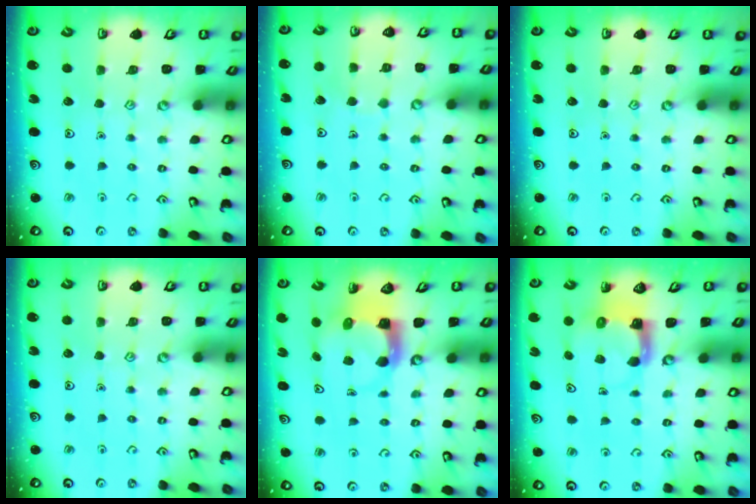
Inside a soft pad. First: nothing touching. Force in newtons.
{"total": 2.2, "press": 2.2, "slide": 0.1}
{"total": 0.0}
{"total": 0.0}
{"total": 3.6, "press": 3.6, "slide": 0.5}
{"total": 3.8, "press": 3.7, "slide": 0.6}